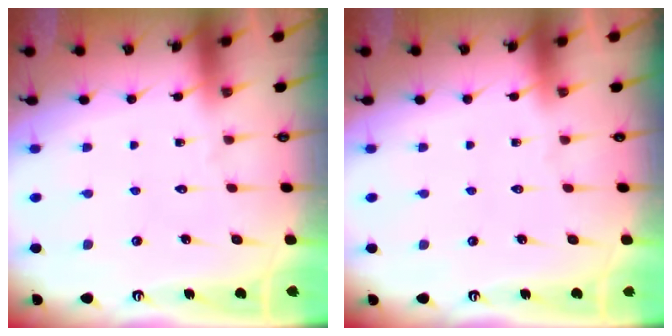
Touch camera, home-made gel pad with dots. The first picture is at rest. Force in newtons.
{"total": 0.0}